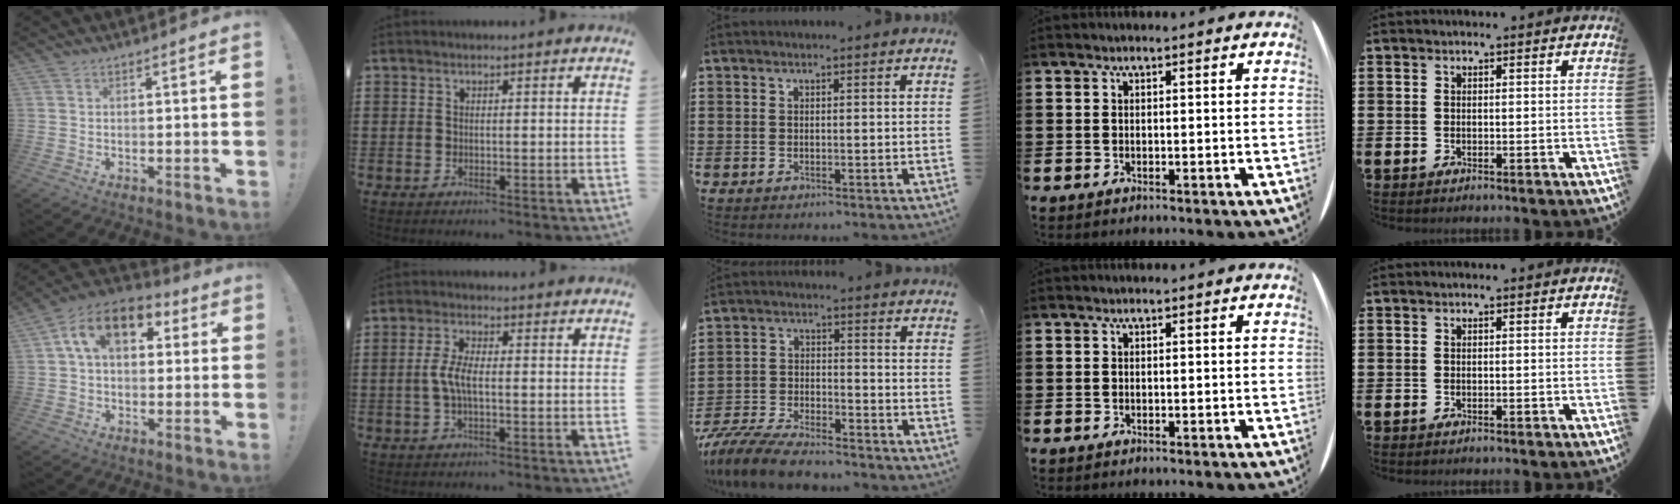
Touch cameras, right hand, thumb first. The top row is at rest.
{"thumb": {"total": 14.0, "force": [4.9, 8.5, 10.0], "torque": [-0.164, -0.002, 0.090]}, "index": {"total": 4.1, "force": [-0.5, 1.3, 3.8], "torque": [-0.096, -0.006, -0.018]}, "middle": {"total": 8.0, "force": [-7.5, 1.1, 2.6], "torque": [-0.058, 0.007, -0.147]}}